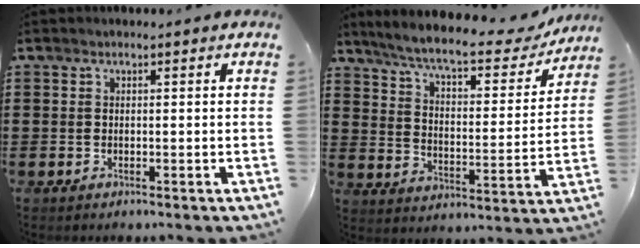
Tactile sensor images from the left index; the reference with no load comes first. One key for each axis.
{"total": 7.9, "fx": 6.7, "fy": 0.8, "fz": 4.2, "tx": -0.107, "ty": -0.034, "tz": 0.111}